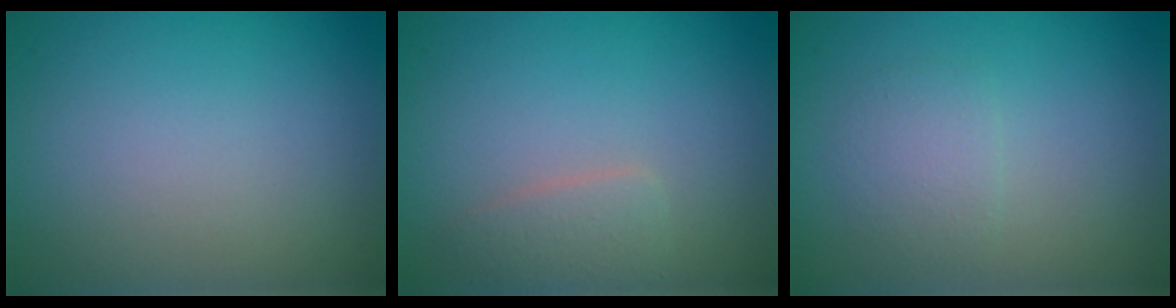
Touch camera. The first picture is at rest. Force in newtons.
{"total": 1.8, "press": 1.8, "slide": 0.0}
{"total": 2.9, "press": 2.9, "slide": 0.2}